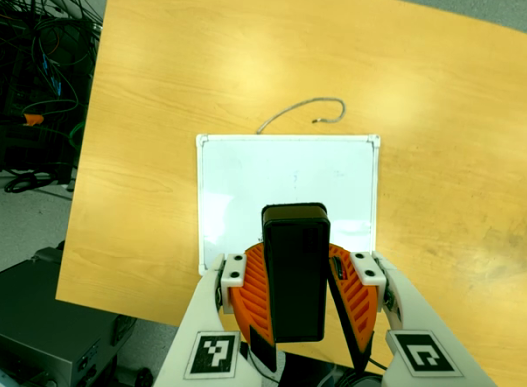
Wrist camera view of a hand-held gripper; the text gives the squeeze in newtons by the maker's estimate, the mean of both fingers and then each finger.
{"total": 7.9, "left": 8.3, "right": 7.5}